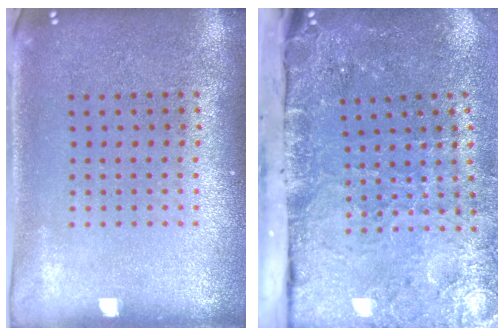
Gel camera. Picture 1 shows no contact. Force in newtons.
{"total": 4.7, "press": 3.6, "slide": 3.0}